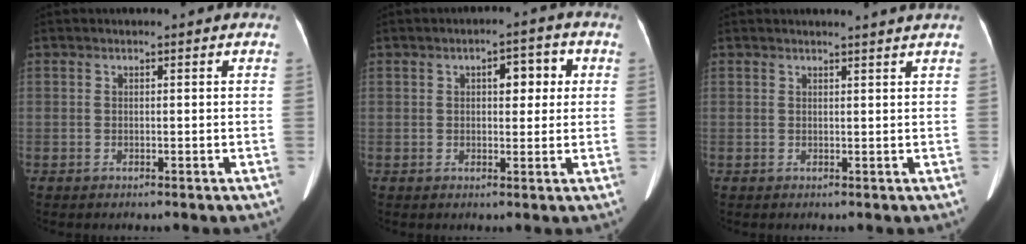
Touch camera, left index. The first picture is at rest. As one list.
[{"total": 4.7, "force": [1.3, 2.2, 3.9], "torque": [-0.052, 0.022, 0.017]}, {"total": 3.3, "force": [3.0, -0.8, 1.0], "torque": [-0.015, 0.000, 0.032]}]